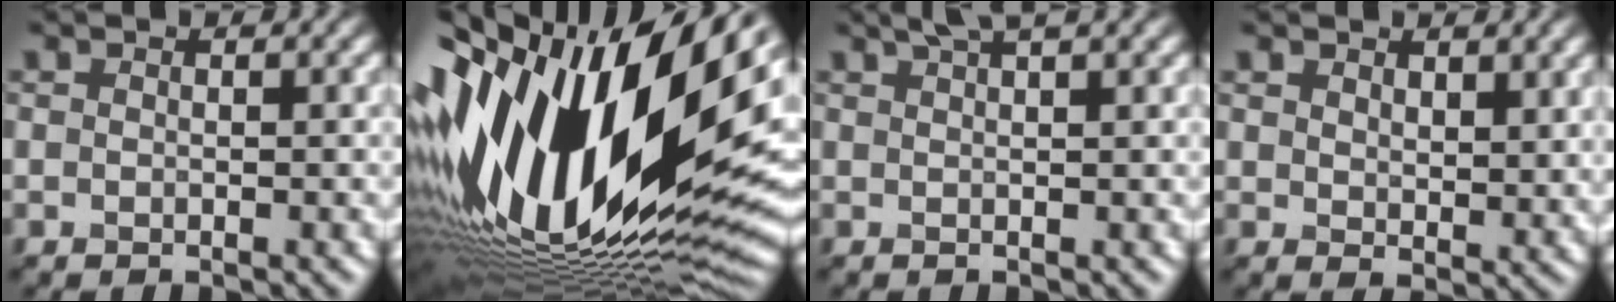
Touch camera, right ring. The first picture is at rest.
{"total": 20.8, "force": [1.8, 9.9, 18.2], "torque": [-0.337, -0.026, 0.017]}
{"total": 3.5, "force": [2.4, 0.7, 2.4], "torque": [-0.019, 0.012, 0.023]}
{"total": 3.0, "force": [1.9, 1.6, 1.6], "torque": [-0.030, -0.008, 0.039]}